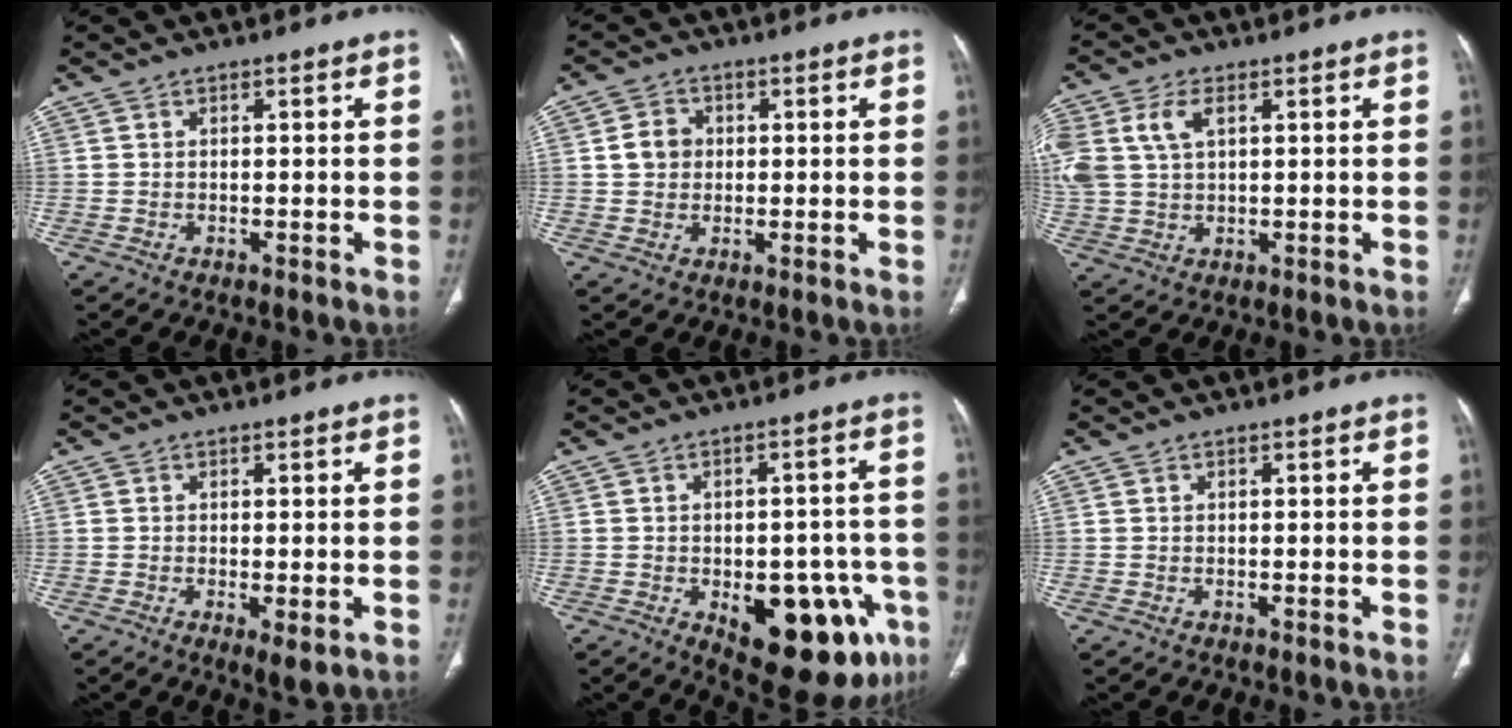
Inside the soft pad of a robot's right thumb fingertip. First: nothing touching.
{"total": 4.6, "force": [0.6, 4.0, 2.1], "torque": [-0.022, 0.006, 0.007]}
{"total": 10.9, "force": [3.4, 6.7, 7.8], "torque": [-0.204, 0.009, 0.073]}
{"total": 3.1, "force": [-0.7, 0.9, 2.9], "torque": [-0.053, -0.013, -0.013]}
{"total": 19.0, "force": [-7.2, 9.3, 14.9], "torque": [-0.139, 0.022, -0.076]}
{"total": 0.0}